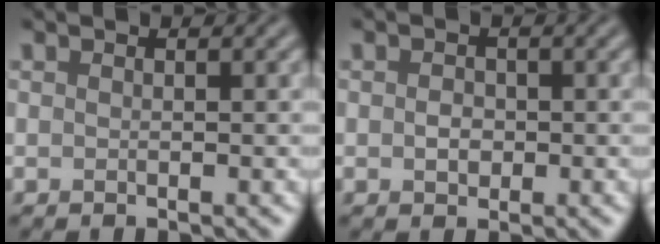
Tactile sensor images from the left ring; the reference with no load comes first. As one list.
[{"total": 1.4, "force": [-0.1, 1.1, 0.9], "torque": [-0.016, -0.002, -0.004]}]